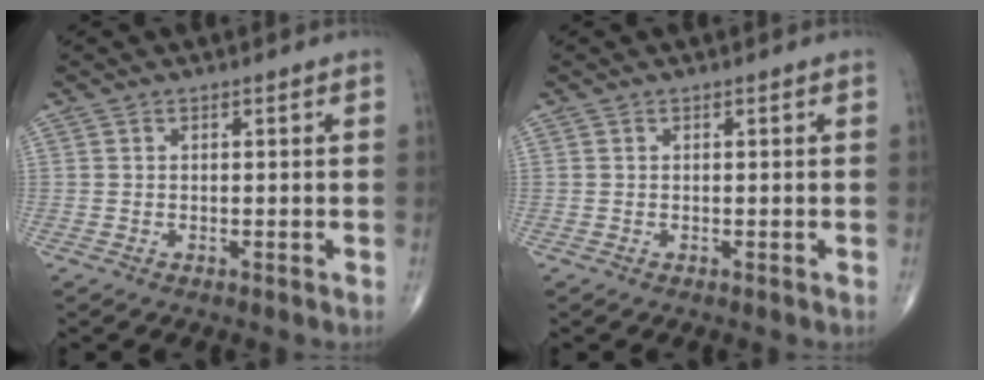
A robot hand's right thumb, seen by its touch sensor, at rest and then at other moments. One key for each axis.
{"total": 0.0}